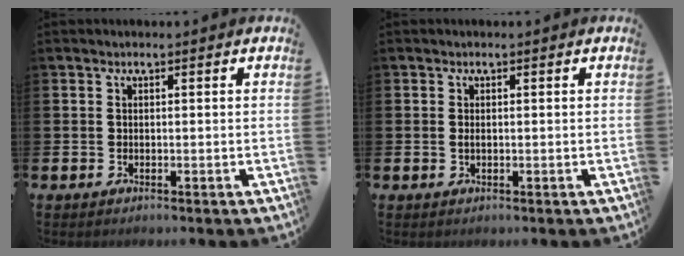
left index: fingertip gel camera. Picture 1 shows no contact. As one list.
[{"total": 0.6, "force": [0.0, 0.2, 0.5], "torque": [-0.009, 0.001, -0.001]}]